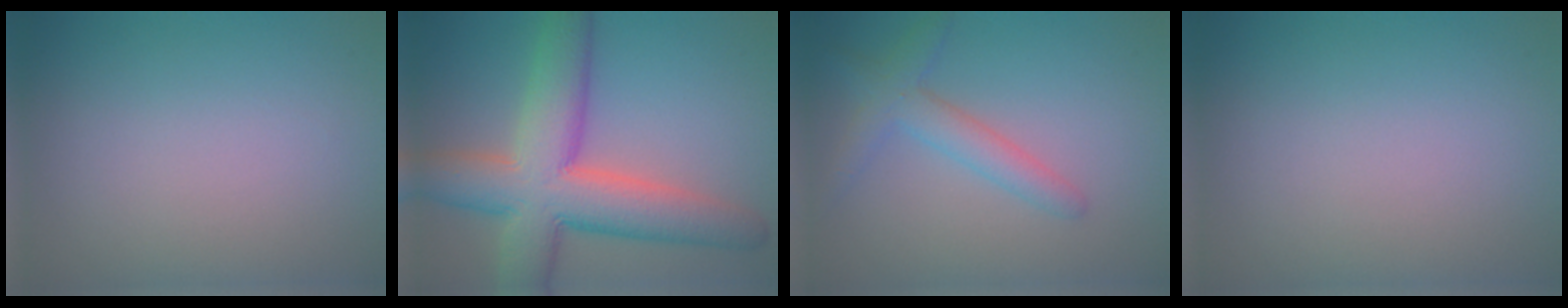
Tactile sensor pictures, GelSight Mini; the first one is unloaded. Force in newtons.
{"total": 10.4, "press": 10.4, "slide": 0.4}
{"total": 2.8, "press": 2.8, "slide": 0.1}
{"total": 0.0}